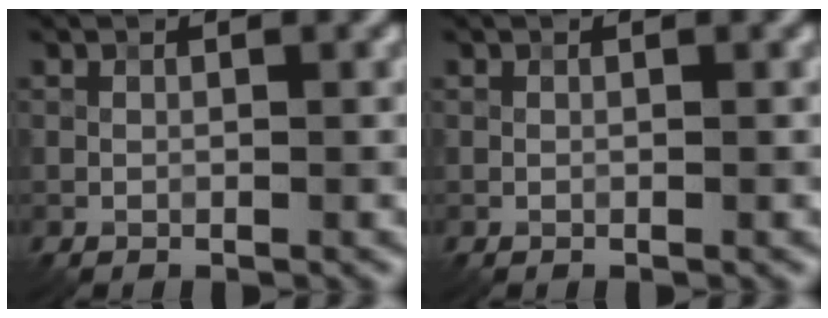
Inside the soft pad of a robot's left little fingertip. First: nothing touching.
{"total": 0.0}